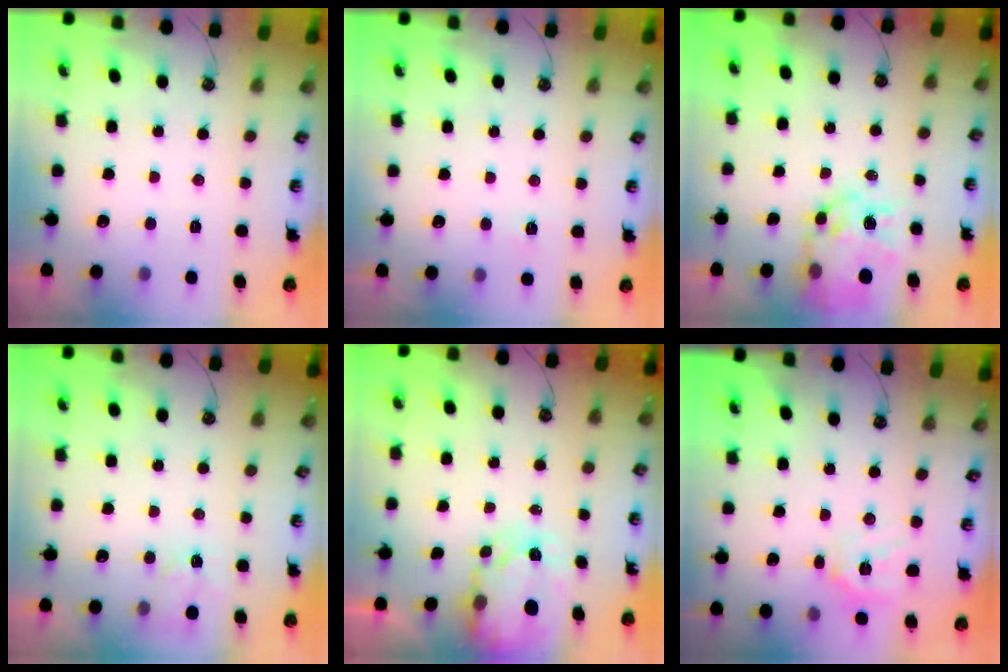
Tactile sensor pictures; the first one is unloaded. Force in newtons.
{"total": 3.9, "press": 3.8, "slide": 0.4}
{"total": 14.5, "press": 14.4, "slide": 1.6}
{"total": 3.7, "press": 3.7, "slide": 0.6}
{"total": 4.6, "press": 4.5, "slide": 0.4}
{"total": 11.8, "press": 11.7, "slide": 1.2}